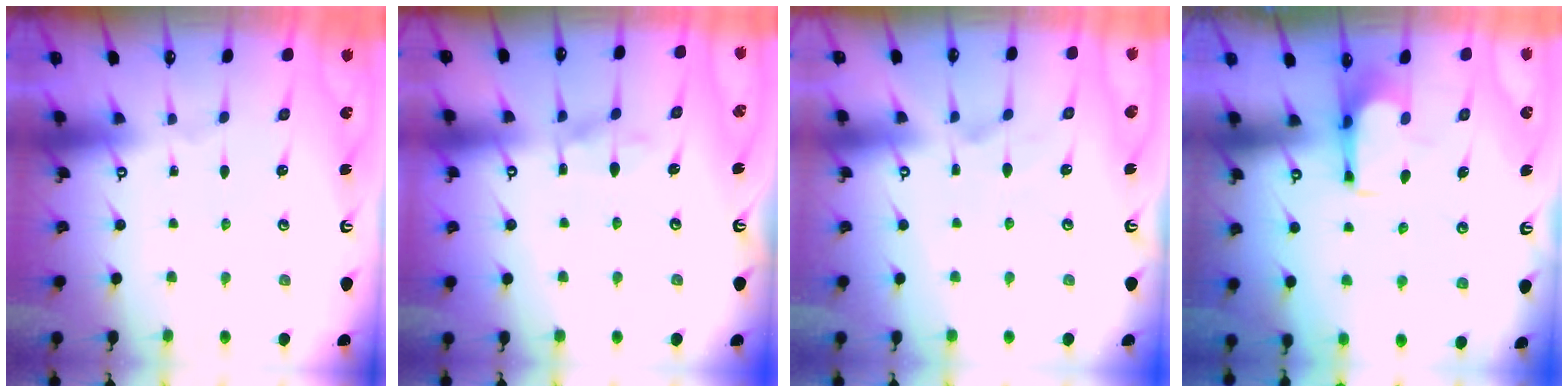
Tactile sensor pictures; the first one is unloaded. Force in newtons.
{"total": 7.0, "press": 6.9, "slide": 0.6}
{"total": 3.9, "press": 3.7, "slide": 1.2}
{"total": 1.6, "press": 1.5, "slide": 0.5}